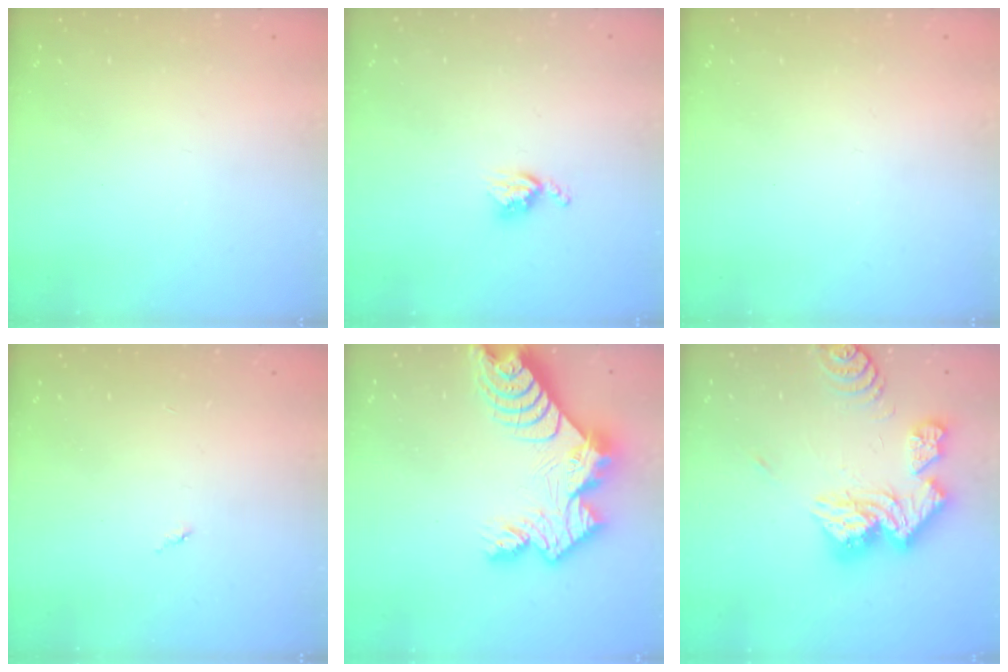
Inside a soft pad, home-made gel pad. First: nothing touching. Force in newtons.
{"total": 4.4, "press": 4.3, "slide": 0.5}
{"total": 0.0}
{"total": 3.0, "press": 3.0, "slide": 0.2}
{"total": 15.7, "press": 15.6, "slide": 1.5}
{"total": 16.8, "press": 16.7, "slide": 1.7}